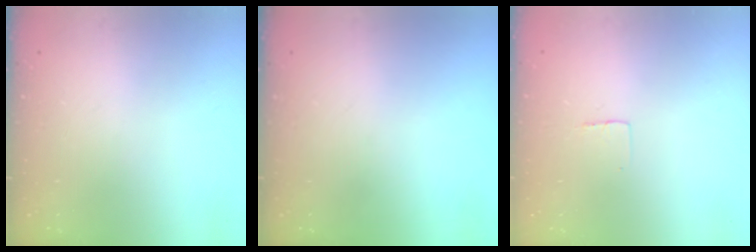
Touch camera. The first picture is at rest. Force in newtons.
{"total": 0.0}
{"total": 2.3, "press": 2.3, "slide": 0.1}